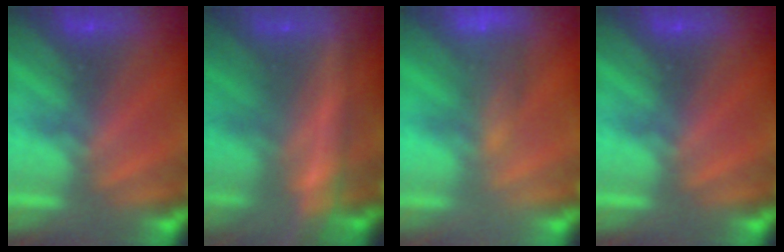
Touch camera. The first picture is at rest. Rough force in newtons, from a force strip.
{"total": 8.1}
{"total": 8.1}
{"total": 0.0}